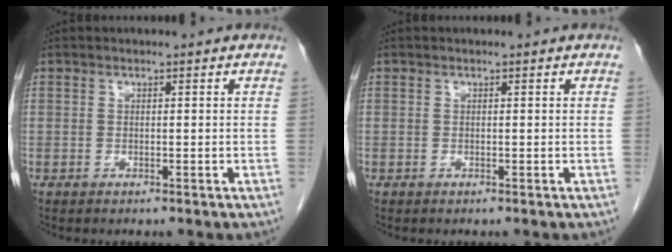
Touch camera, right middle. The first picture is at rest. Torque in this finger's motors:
{"motor_torque": [0.00, 0.00, 0.00, 0.00]}